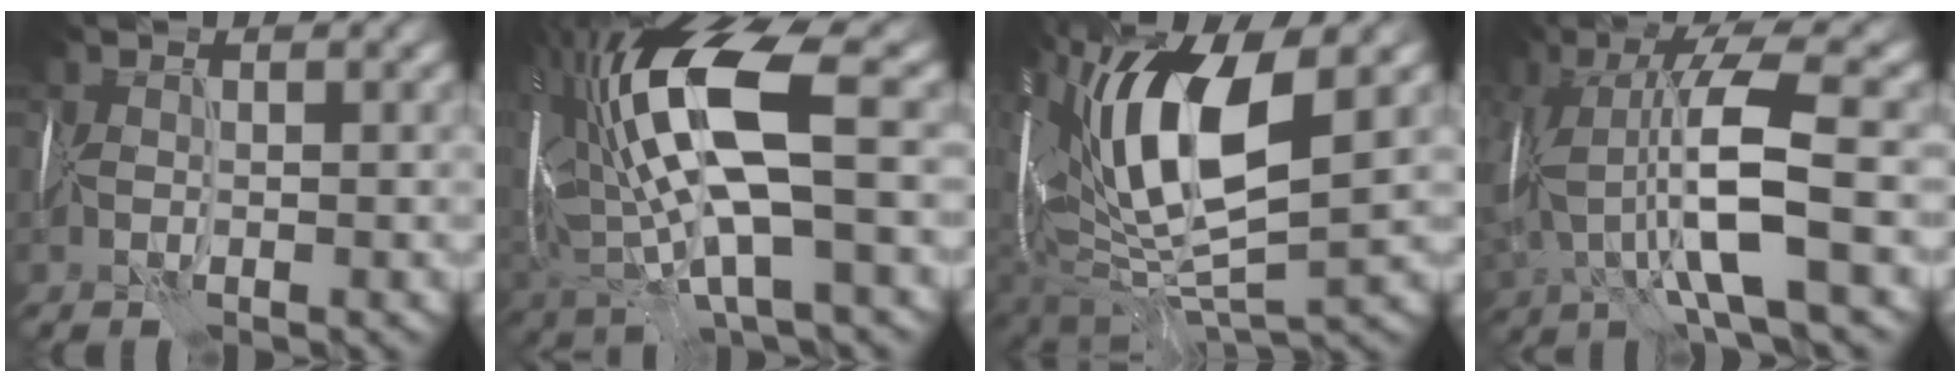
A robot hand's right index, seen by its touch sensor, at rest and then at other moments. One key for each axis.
{"total": 13.0, "fx": 0.8, "fy": 5.6, "fz": 11.7, "tx": -0.245, "ty": 0.004, "tz": 0.016}
{"total": 12.3, "fx": 2.9, "fy": 5.4, "fz": 10.6, "tx": -0.183, "ty": 0.014, "tz": 0.045}
{"total": 8.4, "fx": -1.3, "fy": 2.5, "fz": 7.9, "tx": -0.160, "ty": 0.014, "tz": -0.025}